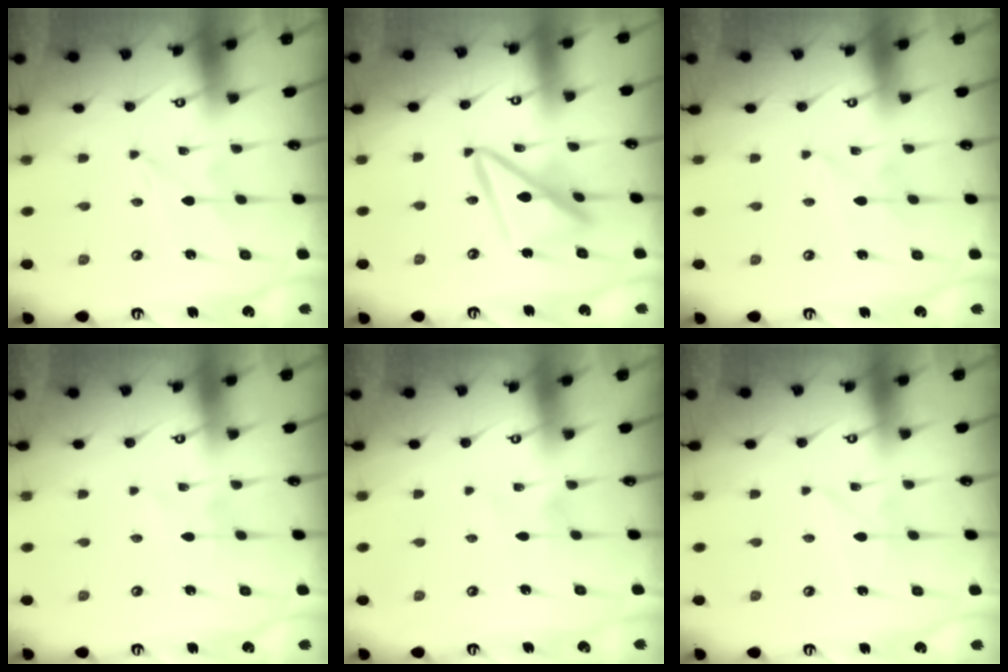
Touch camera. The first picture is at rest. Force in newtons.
{"total": 13.5, "press": 13.4, "slide": 1.4}
{"total": 2.3, "press": 2.3, "slide": 0.2}
{"total": 2.2, "press": 2.2, "slide": 0.2}
{"total": 2.4, "press": 2.4, "slide": 0.3}
{"total": 3.4, "press": 3.4, "slide": 0.2}